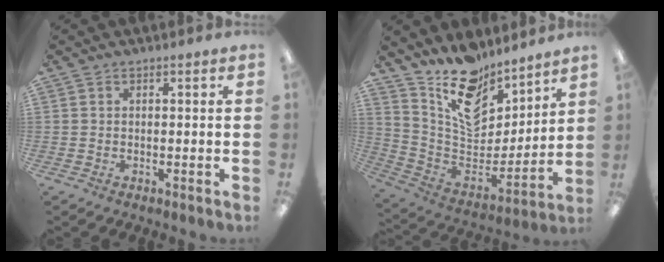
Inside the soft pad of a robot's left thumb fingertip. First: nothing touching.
{"total": 15.4, "force": [11.3, 8.3, 6.3], "torque": [-0.114, -0.096, 0.208]}